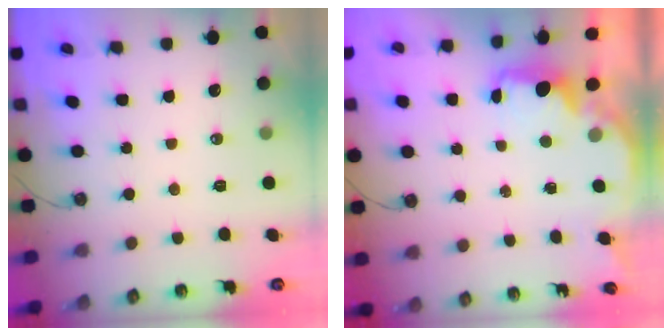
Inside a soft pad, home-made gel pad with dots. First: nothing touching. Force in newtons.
{"total": 2.1, "press": 2.1, "slide": 0.6}